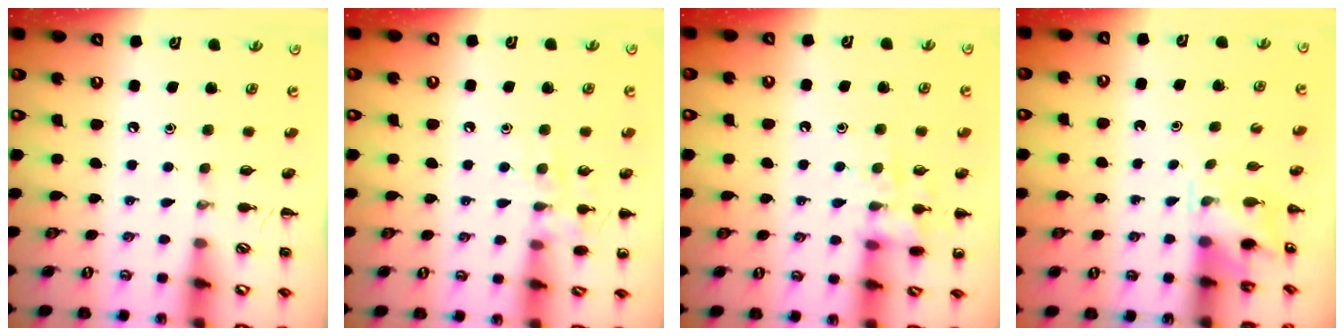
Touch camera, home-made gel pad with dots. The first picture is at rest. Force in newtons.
{"total": 8.0, "press": 7.9, "slide": 1.2}
{"total": 11.2, "press": 11.2, "slide": 0.8}
{"total": 3.2, "press": 3.1, "slide": 0.7}